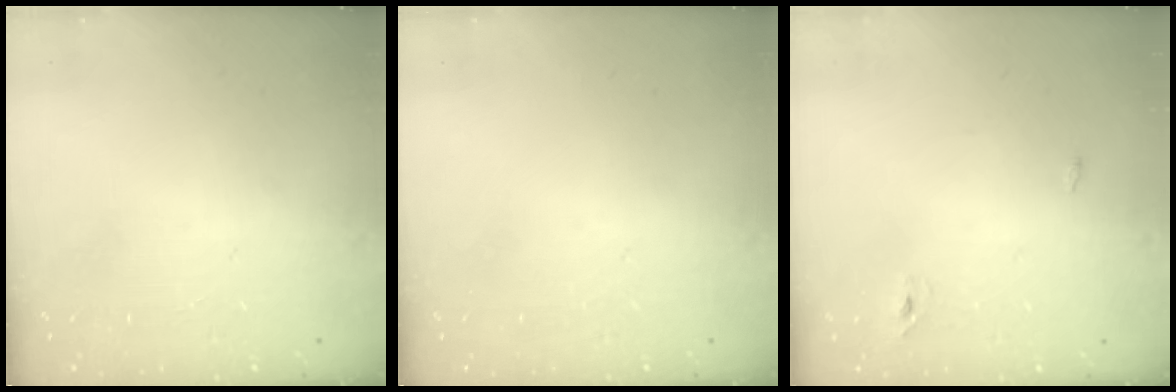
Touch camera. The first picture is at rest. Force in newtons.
{"total": 0.0}
{"total": 2.3, "press": 2.1, "slide": 1.0}